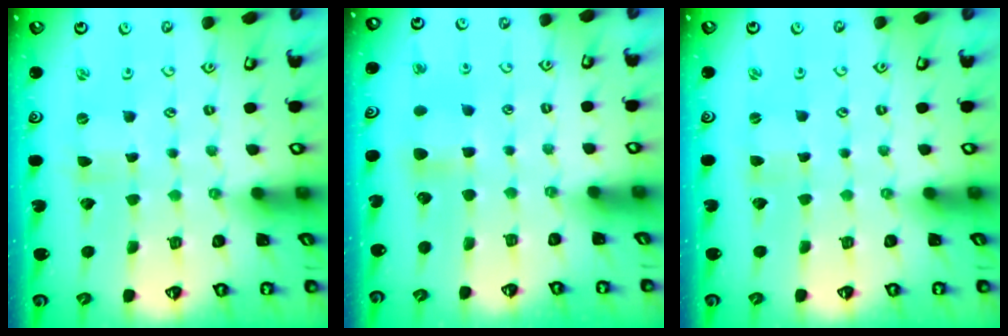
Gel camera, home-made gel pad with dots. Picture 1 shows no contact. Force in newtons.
{"total": 4.8, "press": 4.7, "slide": 0.5}
{"total": 0.7, "press": 0.7, "slide": 0.2}